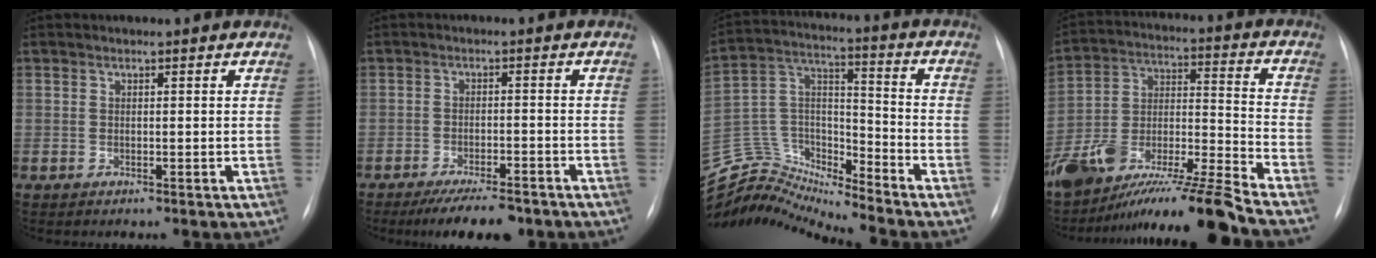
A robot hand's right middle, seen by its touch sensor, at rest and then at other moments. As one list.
[{"total": 8.2, "force": [-6.4, 2.2, 4.6], "torque": [-0.066, -0.011, -0.098]}, {"total": 15.0, "force": [-14.9, 0.2, 1.0], "torque": [-0.019, 0.063, -0.281]}, {"total": 18.0, "force": [-15.5, -1.4, 9.0], "torque": [-0.176, -0.001, -0.279]}]